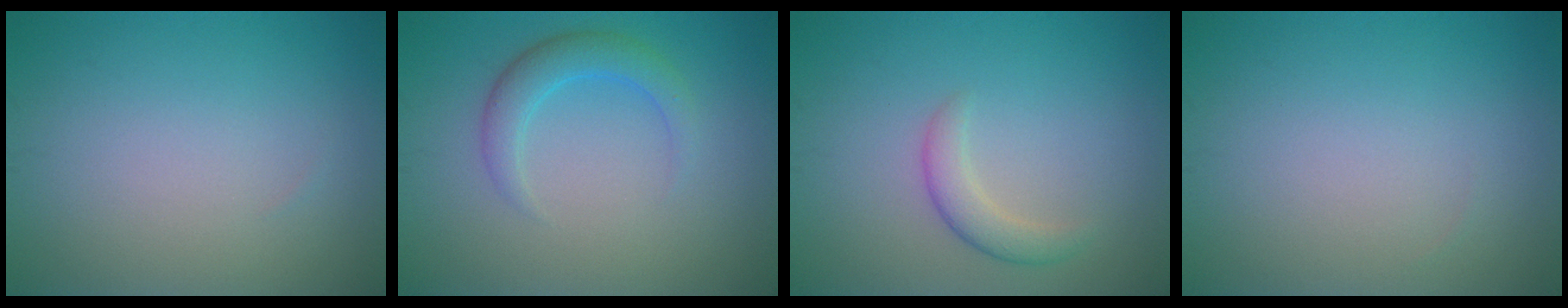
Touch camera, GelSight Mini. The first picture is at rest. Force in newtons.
{"total": 2.8, "press": 2.8, "slide": 0.1}
{"total": 2.2, "press": 2.2, "slide": 0.1}
{"total": 0.0}